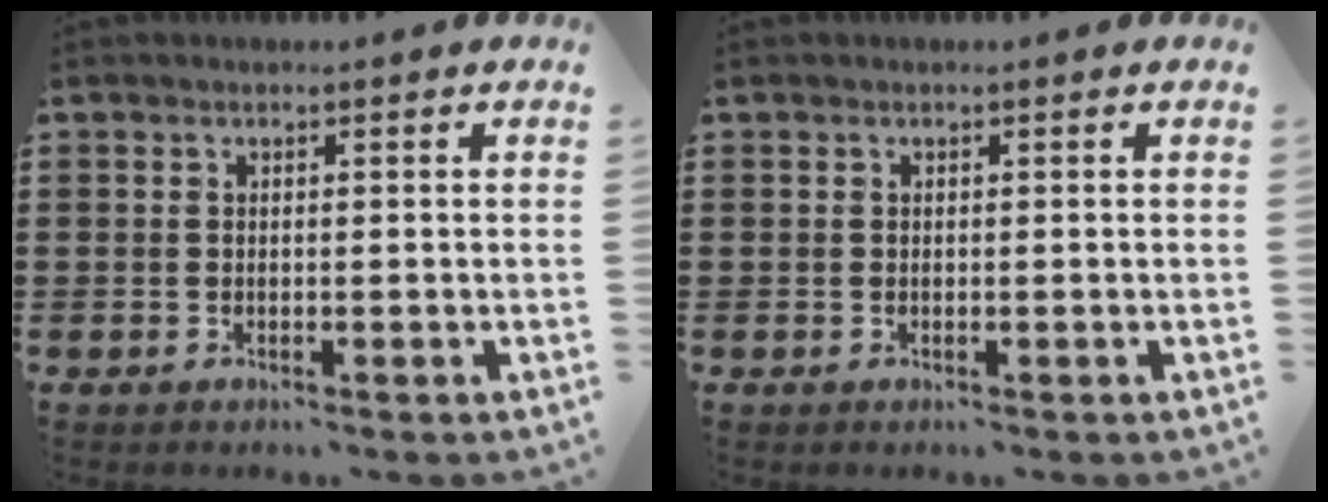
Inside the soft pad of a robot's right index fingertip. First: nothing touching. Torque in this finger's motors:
{"motor_torque": [0.01, 0.07, -0.01, 0.00]}